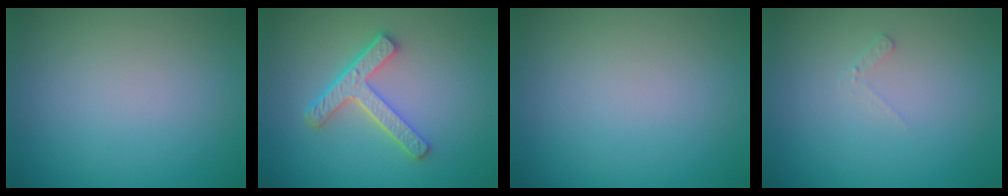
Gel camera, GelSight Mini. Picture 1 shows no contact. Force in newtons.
{"total": 4.3, "press": 3.3, "slide": 2.7}
{"total": 0.0}
{"total": 0.8, "press": 0.8, "slide": 0.2}